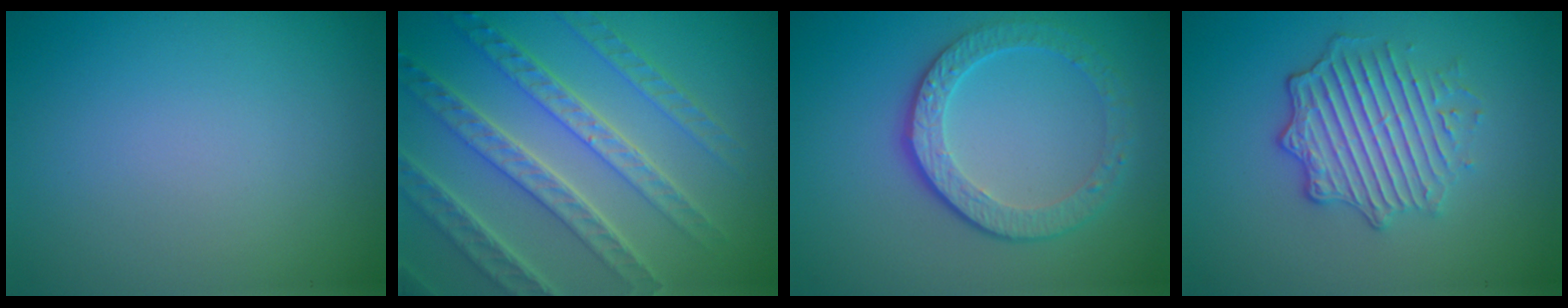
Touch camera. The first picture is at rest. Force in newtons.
{"total": 7.2, "press": 5.5, "slide": 4.6}
{"total": 4.7, "press": 3.3, "slide": 3.3}
{"total": 4.5, "press": 3.5, "slide": 2.9}